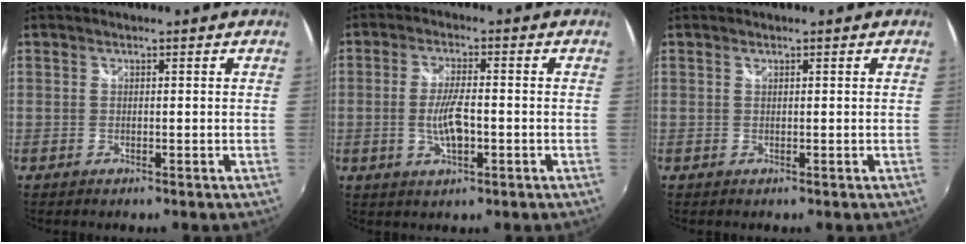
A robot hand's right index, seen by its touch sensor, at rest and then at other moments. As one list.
[{"total": 6.0, "force": [-1.3, 1.7, 5.6], "torque": [-0.111, -0.003, -0.023]}, {"total": 0.0}]